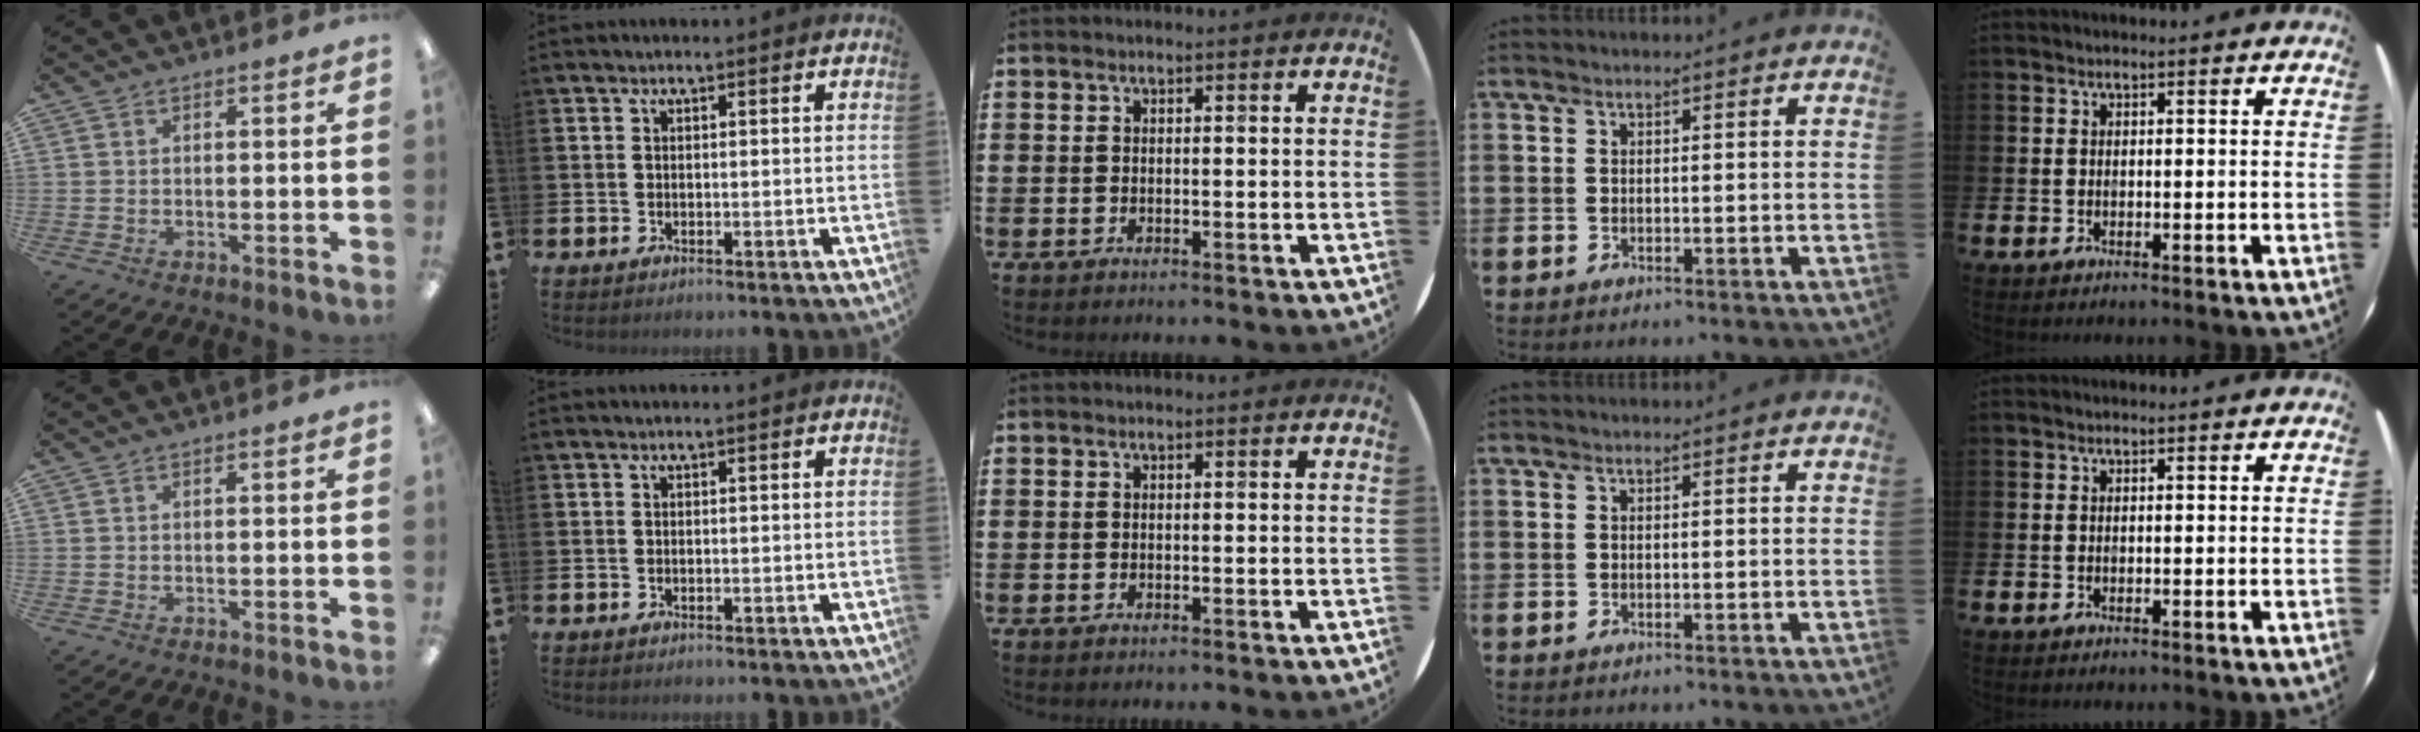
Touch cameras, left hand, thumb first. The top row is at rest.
{}